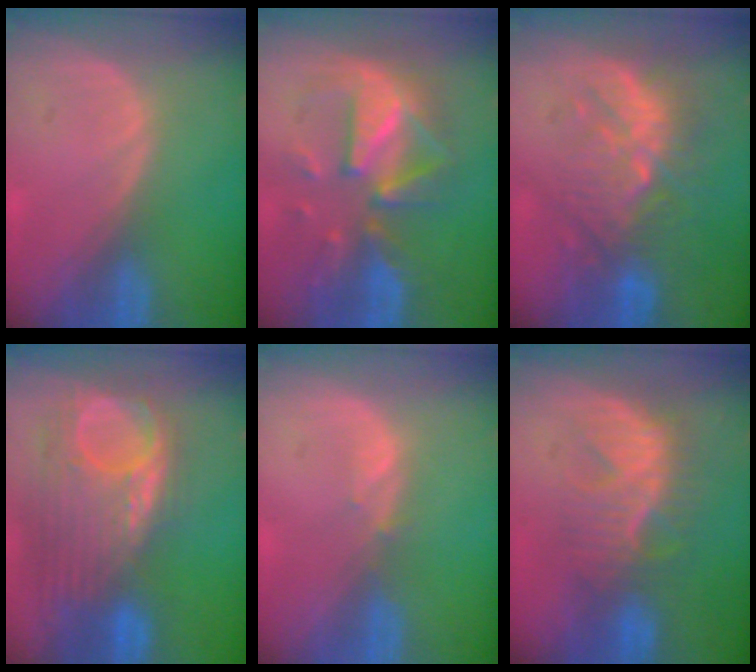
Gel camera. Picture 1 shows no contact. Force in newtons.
{"total": 9.6, "press": 9.6, "slide": 0.6}
{"total": 9.1, "press": 9.0, "slide": 1.6}
{"total": 11.9, "press": 10.4, "slide": 5.8}
{"total": 0.8, "press": 0.8, "slide": 0.3}
{"total": 8.0, "press": 7.9, "slide": 1.2}